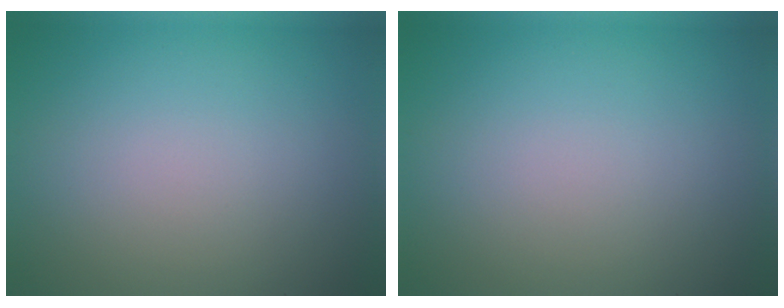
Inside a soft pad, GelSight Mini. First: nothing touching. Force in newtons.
{"total": 0.0}